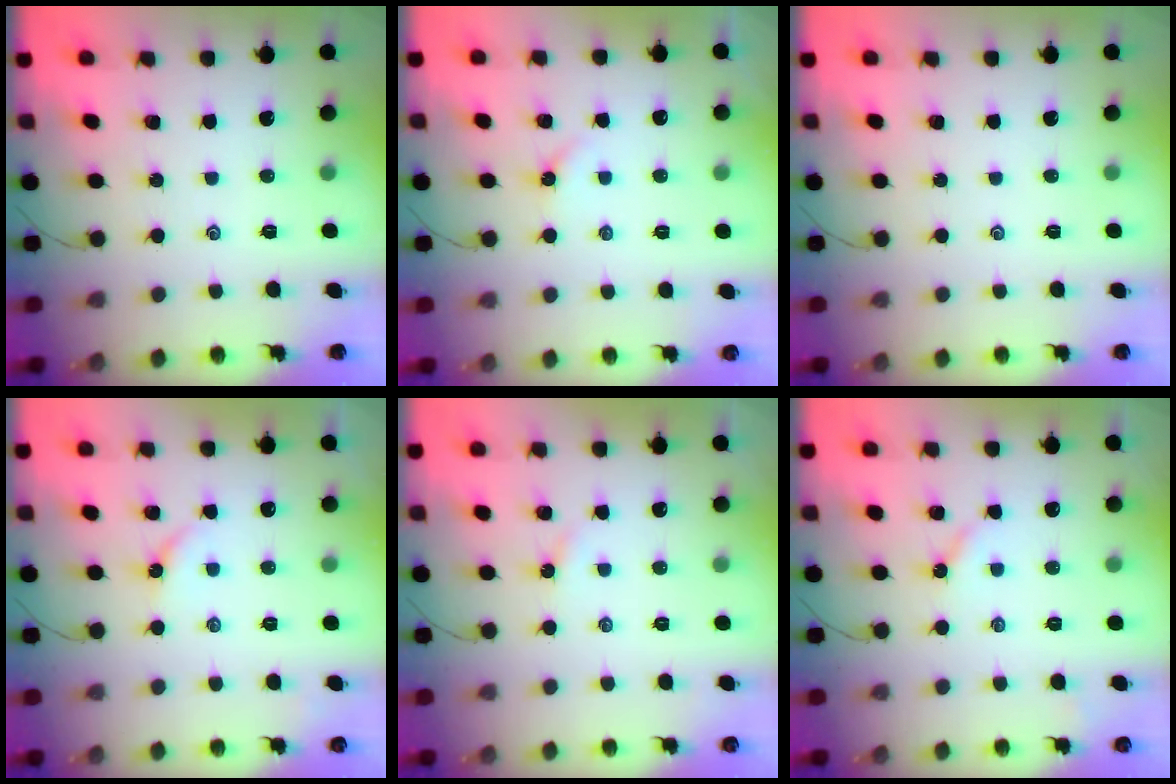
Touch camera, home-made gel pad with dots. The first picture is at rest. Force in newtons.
{"total": 2.8, "press": 2.8, "slide": 0.4}
{"total": 0.0}
{"total": 3.7, "press": 3.7, "slide": 0.6}
{"total": 1.4, "press": 1.4, "slide": 0.2}
{"total": 2.3, "press": 2.3, "slide": 0.3}